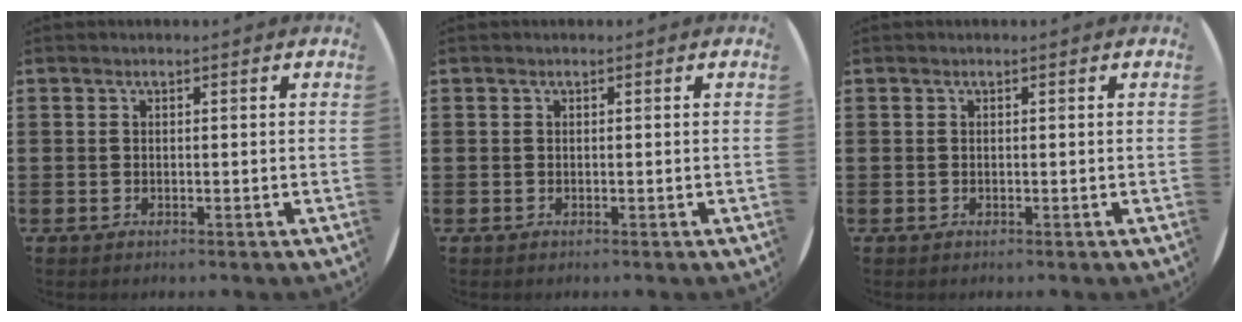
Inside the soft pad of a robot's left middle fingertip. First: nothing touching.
{"total": 0.0}
{"total": 0.0}